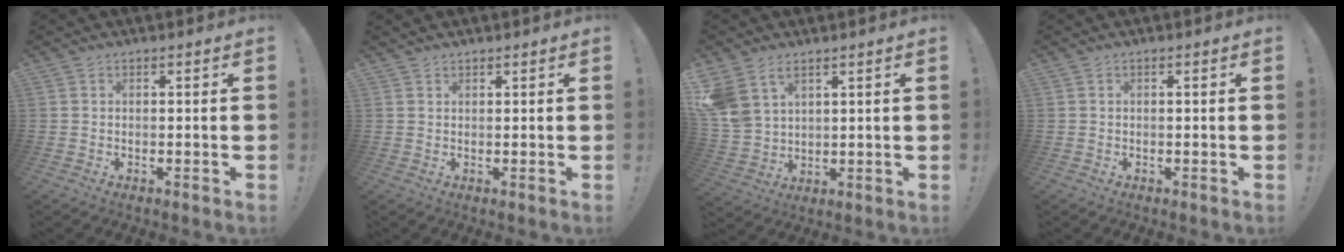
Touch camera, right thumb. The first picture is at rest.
{"total": 1.2, "force": [1.1, 0.5, 0.1], "torque": [0.004, -0.004, 0.020]}
{"total": 8.2, "force": [5.2, 5.2, 3.6], "torque": [-0.072, -0.027, 0.107]}
{"total": 0.0}